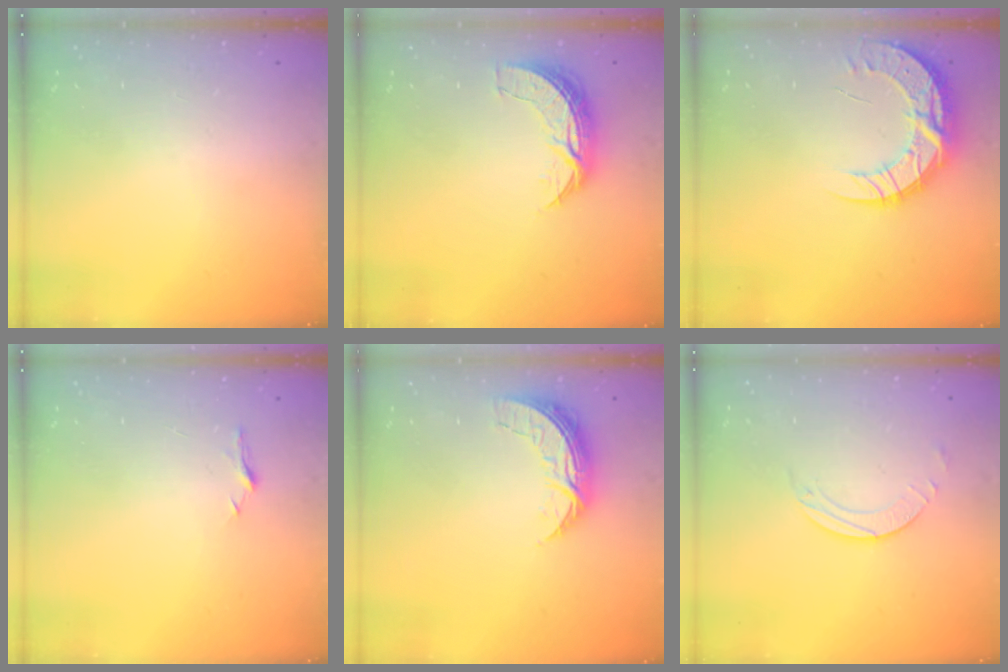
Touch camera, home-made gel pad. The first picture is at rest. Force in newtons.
{"total": 7.4, "press": 7.4, "slide": 0.5}
{"total": 13.0, "press": 12.9, "slide": 1.0}
{"total": 5.0, "press": 5.0, "slide": 0.6}
{"total": 8.8, "press": 8.8, "slide": 0.6}
{"total": 2.5, "press": 2.5, "slide": 0.2}